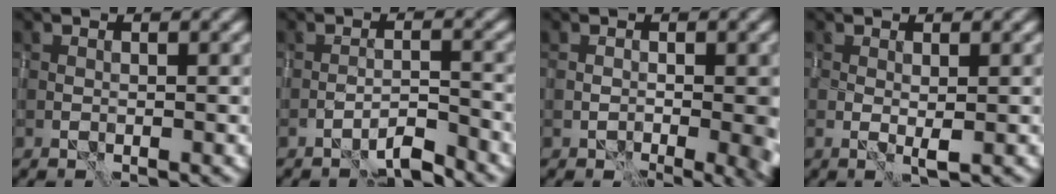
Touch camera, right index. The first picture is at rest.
{"total": 2.3, "force": [-2.1, 0.1, 1.0], "torque": [-0.012, 0.008, -0.041]}
{"total": 4.4, "force": [-0.9, 1.9, 3.9], "torque": [-0.051, -0.012, -0.007]}
{"total": 1.3, "force": [0.1, 0.1, 1.3], "torque": [-0.025, -0.002, 0.000]}